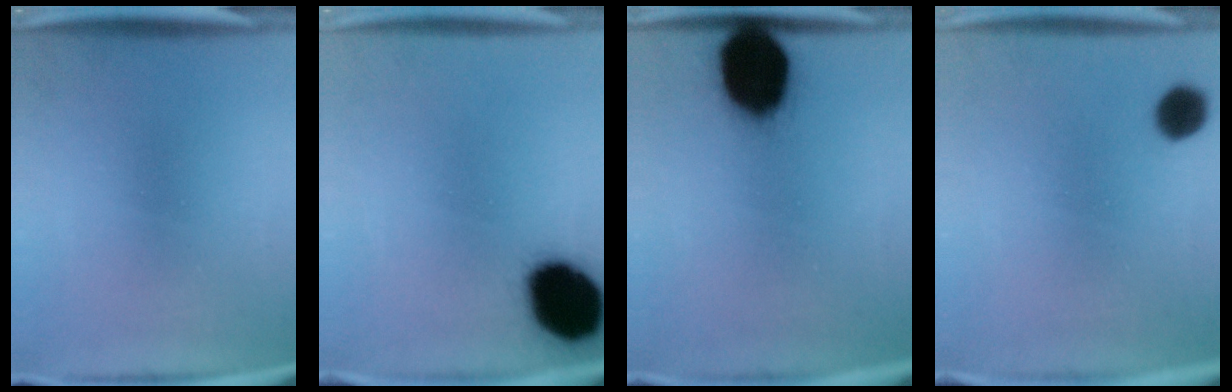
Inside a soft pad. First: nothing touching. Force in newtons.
{"total": 17.2}
{"total": 18.8}
{"total": 5.3}